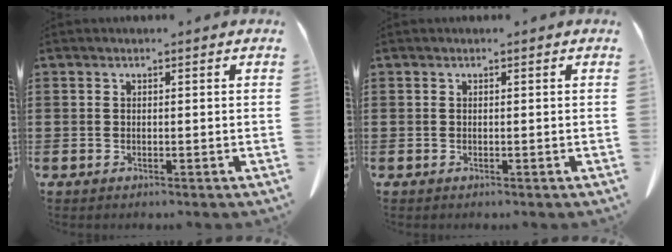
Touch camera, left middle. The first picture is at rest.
{"total": 0.0}